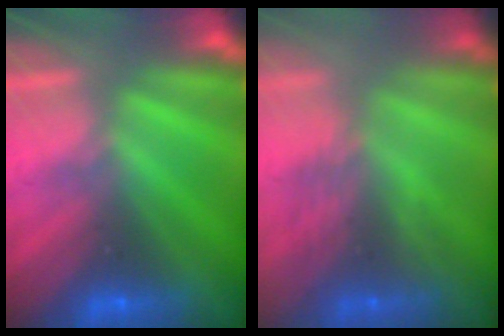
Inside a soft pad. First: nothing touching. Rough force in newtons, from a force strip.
{"total": 3.0}